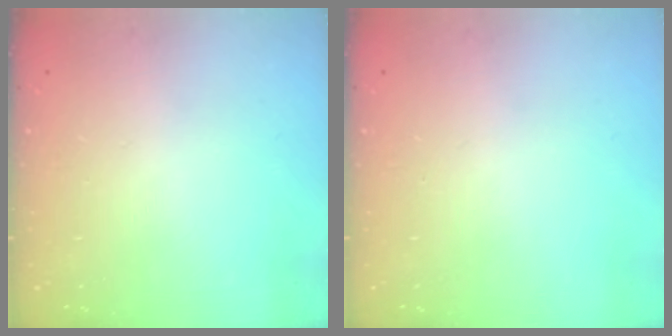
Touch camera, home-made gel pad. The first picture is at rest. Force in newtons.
{"total": 0.0}